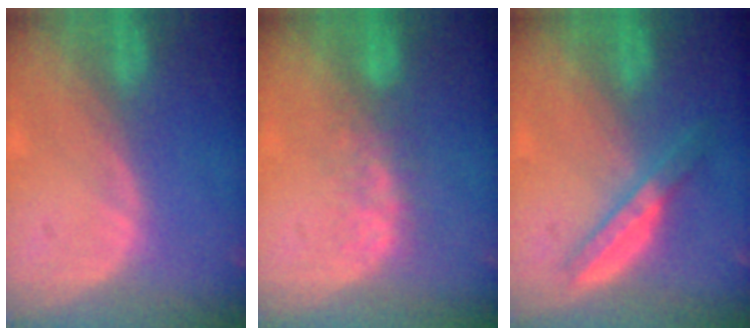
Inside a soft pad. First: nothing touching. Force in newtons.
{"total": 3.3, "press": 3.0, "slide": 1.4}
{"total": 5.5, "press": 4.8, "slide": 2.6}